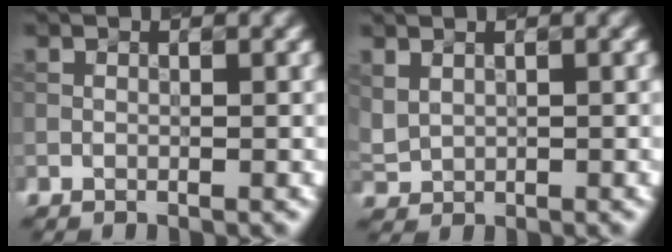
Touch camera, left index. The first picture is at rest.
{"total": 1.5, "force": [0.8, 1.1, 0.7], "torque": [-0.018, -0.001, 0.025]}